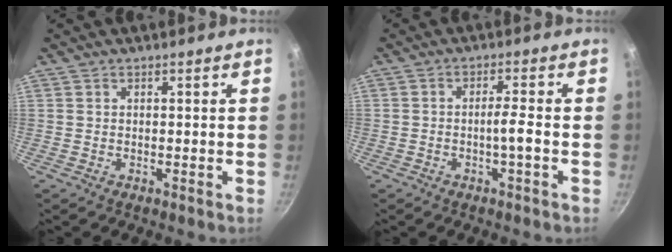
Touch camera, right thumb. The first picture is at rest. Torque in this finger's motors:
{"motor_torque": [1.82, 1.30, 1.45, -1.32, 1.05]}